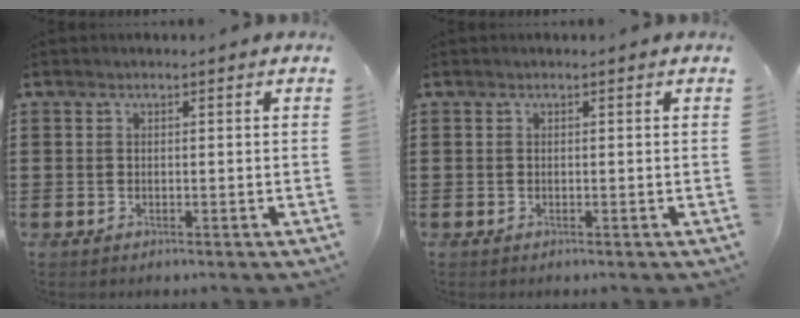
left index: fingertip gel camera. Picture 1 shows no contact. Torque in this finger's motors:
{"motor_torque": [0.00, 0.00, 0.00, 0.00]}